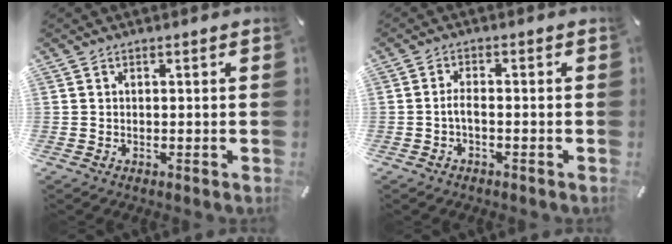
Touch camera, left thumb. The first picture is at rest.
{"total": 2.7, "force": [-1.1, 1.0, 2.3], "torque": [-0.054, 0.001, -0.024]}